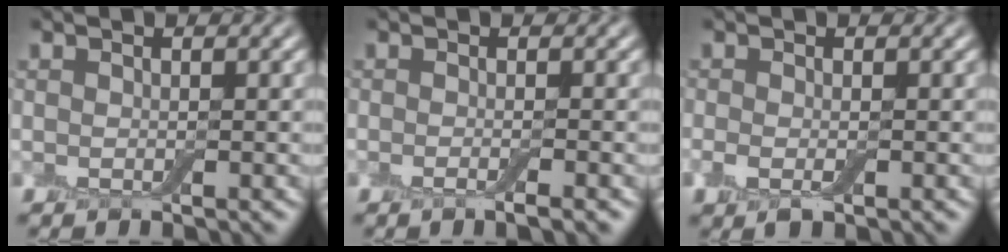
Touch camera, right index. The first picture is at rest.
{"total": 1.7, "force": [-0.8, 0.3, 1.5], "torque": [-0.015, -0.003, -0.015]}
{"total": 1.7, "force": [-0.5, 0.8, 1.4], "torque": [-0.031, -0.005, -0.009]}